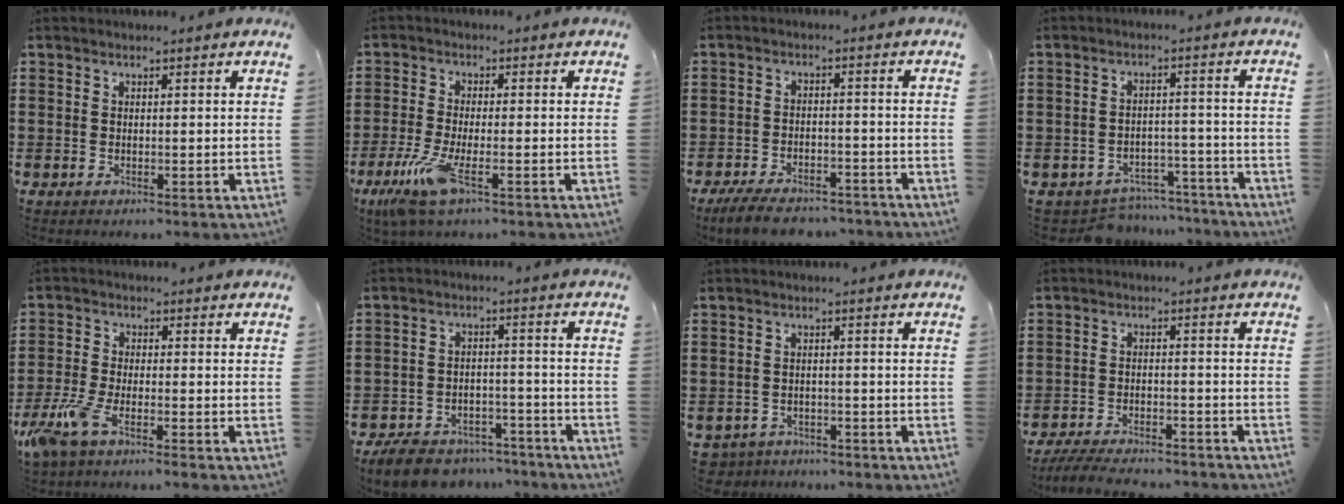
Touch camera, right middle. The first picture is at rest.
{"total": 6.5, "force": [-3.3, 1.5, 5.4], "torque": [-0.126, -0.020, -0.063]}
{"total": 5.6, "force": [-5.1, 1.1, 2.0], "torque": [-0.042, 0.001, -0.098]}
{"total": 5.2, "force": [-5.1, 1.1, 0.3], "torque": [-0.006, 0.012, -0.101]}
{"total": 5.3, "force": [-3.5, 1.1, 3.8], "torque": [-0.111, -0.020, -0.074]}
{"total": 6.5, "force": [-6.2, 1.4, 1.0], "torque": [-0.024, 0.014, -0.122]}
{"total": 2.4, "force": [-2.4, 0.4, -0.3], "torque": [-0.006, -0.003, -0.053]}
{"total": 5.1, "force": [-4.9, 0.4, 1.3], "torque": [-0.024, -0.001, -0.096]}